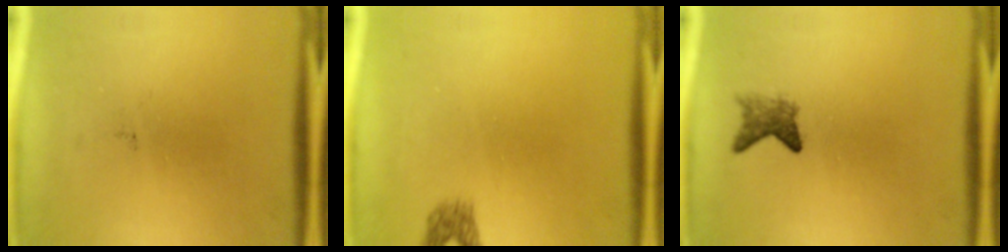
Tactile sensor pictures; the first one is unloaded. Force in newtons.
{"total": 1.6}
{"total": 2.5}